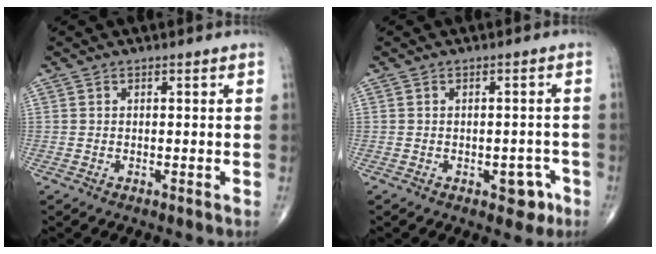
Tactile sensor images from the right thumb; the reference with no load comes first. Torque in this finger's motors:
{"motor_torque": [1.84, 1.70, 0.11, -0.42, -0.01]}